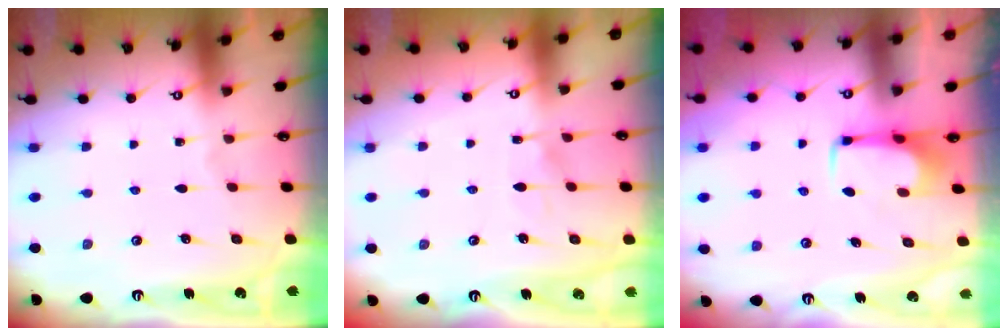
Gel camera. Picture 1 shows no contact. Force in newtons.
{"total": 4.8, "press": 4.8, "slide": 0.5}
{"total": 1.7, "press": 1.6, "slide": 0.5}